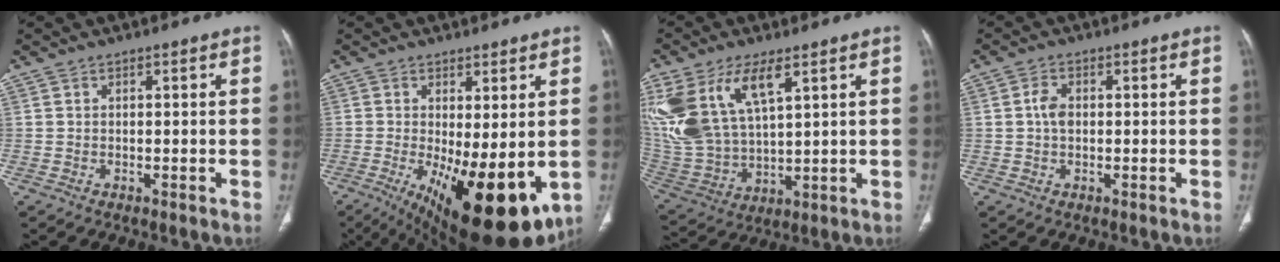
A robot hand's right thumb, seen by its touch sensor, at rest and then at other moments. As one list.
[{"total": 17.2, "force": [-4.1, 6.4, 15.4], "torque": [-0.215, -0.032, -0.038]}, {"total": 19.4, "force": [8.5, 9.5, 14.6], "torque": [-0.315, -0.023, 0.179]}, {"total": 2.9, "force": [0.1, 1.9, 2.1], "torque": [-0.044, 0.005, -0.001]}]